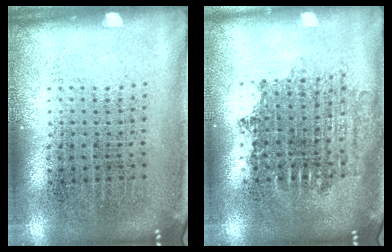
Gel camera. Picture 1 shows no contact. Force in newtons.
{"total": 1.8, "press": 1.5, "slide": 1.0}